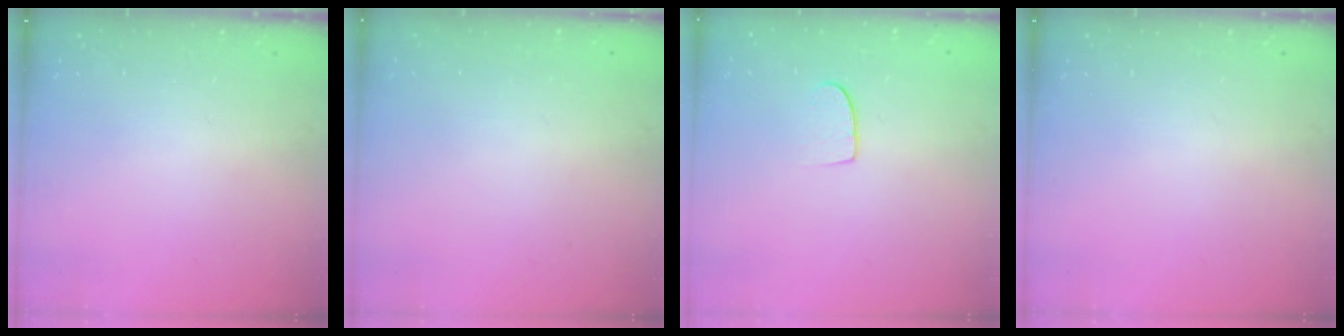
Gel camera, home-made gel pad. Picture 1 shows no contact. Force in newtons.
{"total": 0.0}
{"total": 7.3, "press": 7.2, "slide": 0.5}
{"total": 0.0}